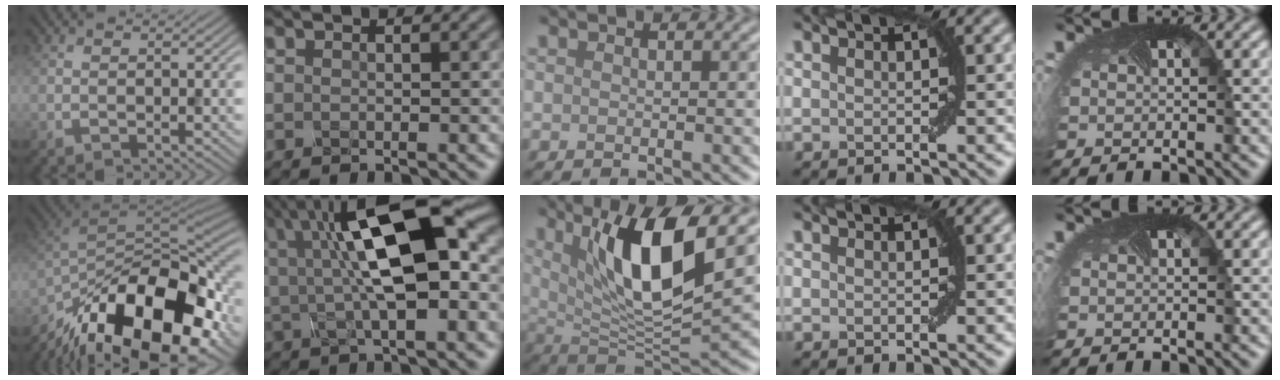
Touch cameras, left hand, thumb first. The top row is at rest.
{"thumb": {"total": 20.1, "force": [-11.9, 8.6, 13.7], "torque": [-0.255, -0.034, -0.190]}, "index": {"total": 12.3, "force": [2.4, 4.1, 11.4], "torque": [-0.181, 0.019, 0.031]}, "middle": {"total": 10.0, "force": [3.3, 2.8, 9.0], "torque": [-0.145, -0.015, 0.062]}}